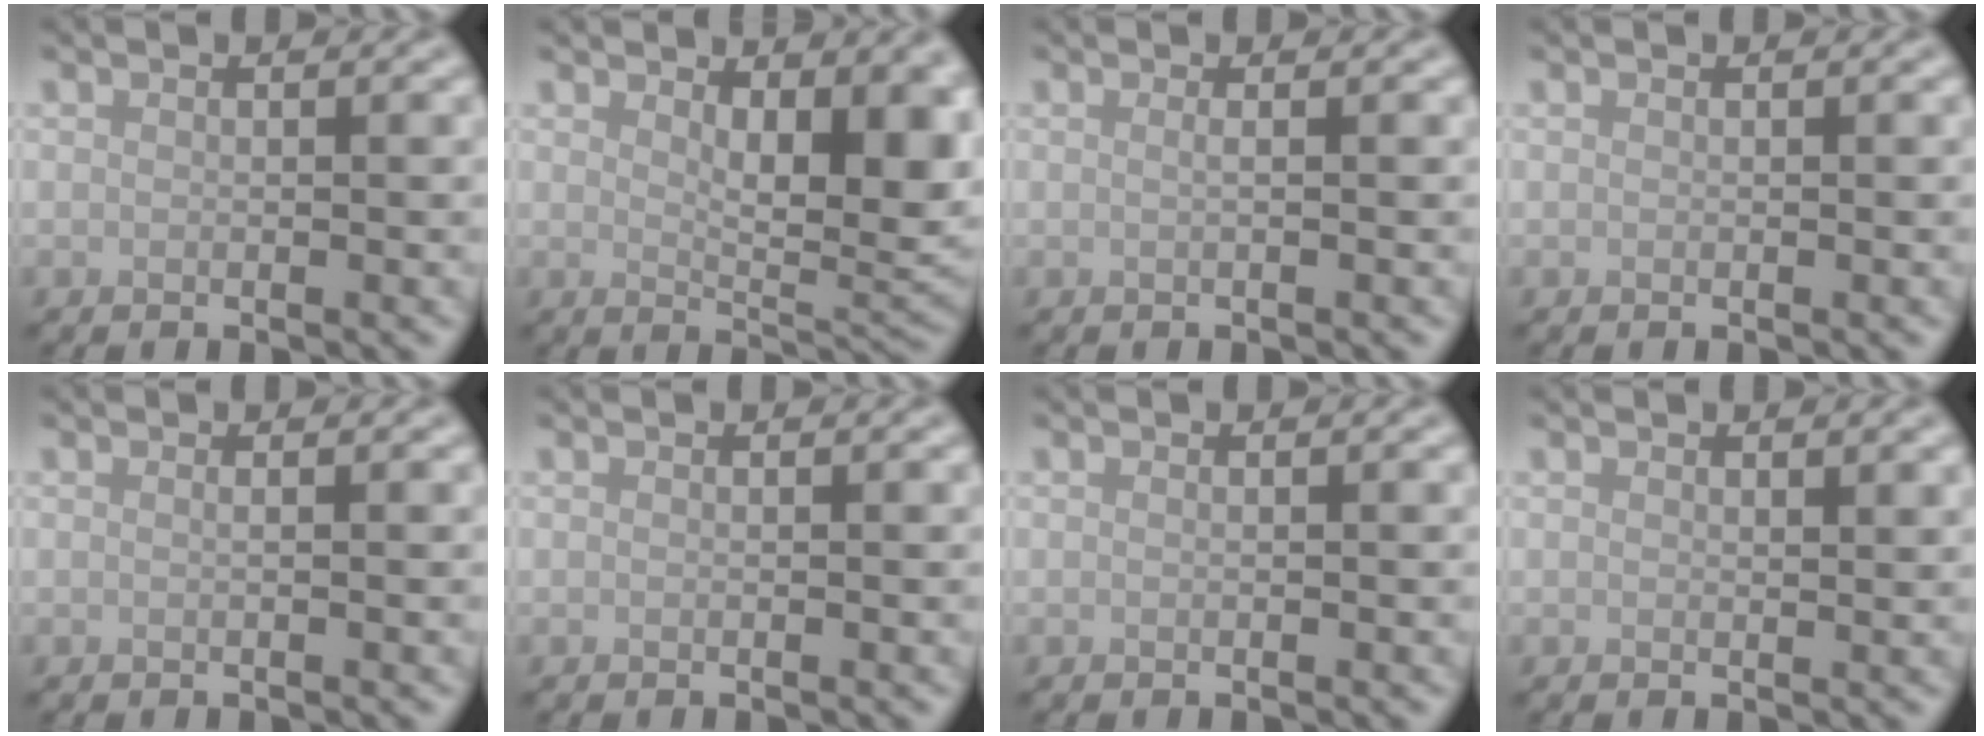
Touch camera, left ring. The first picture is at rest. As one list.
[{"total": 7.8, "force": [2.0, 3.5, 6.7], "torque": [-0.097, -0.008, 0.039]}, {"total": 1.0, "force": [0.1, 0.4, 0.9], "torque": [-0.010, -0.002, -0.008]}, {"total": 0.0}, {"total": 0.6, "force": [0.1, 0.2, 0.5], "torque": [-0.005, -0.001, -0.004]}, {"total": 0.0}, {"total": 0.0}, {"total": 0.6, "force": [0.5, 0.1, 0.3], "torque": [-0.002, -0.002, 0.009]}]